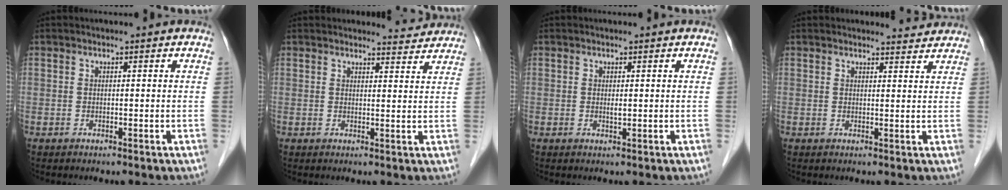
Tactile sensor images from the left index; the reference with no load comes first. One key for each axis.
{"total": 3.2, "fx": 3.2, "fy": 0.3, "fz": -0.3, "tx": -0.003, "ty": -0.008, "tz": 0.035}
{"total": 0.7, "fx": 0.1, "fy": 0.2, "fz": 0.6, "tx": -0.015, "ty": -0.004, "tz": 0.003}
{"total": 2.8, "fx": 2.7, "fy": 0.2, "fz": -0.2, "tx": -0.004, "ty": -0.004, "tz": 0.029}